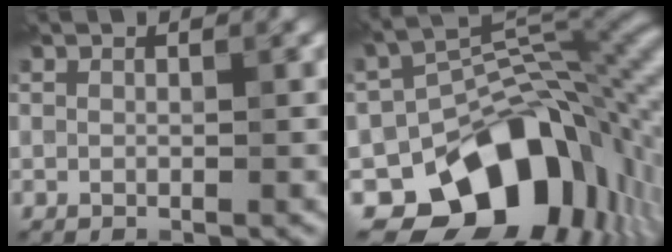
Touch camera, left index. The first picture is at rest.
{"total": 13.4, "force": [-6.4, 8.6, 8.1], "torque": [-0.104, -0.008, -0.111]}